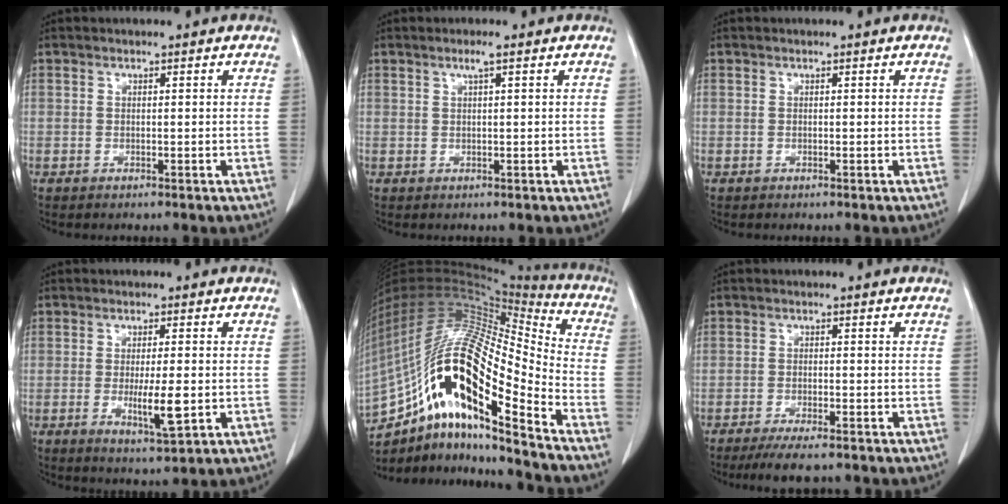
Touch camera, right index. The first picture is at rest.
{"total": 1.5, "force": [0.8, -0.1, 1.3], "torque": [-0.023, 0.006, 0.015]}
{"total": 0.0}
{"total": 5.7, "force": [-1.1, 0.9, 5.6], "torque": [-0.095, -0.009, -0.012]}
{"total": 26.8, "force": [-14.0, 5.1, 22.2], "torque": [-0.425, -0.001, -0.250]}
{"total": 6.5, "force": [-5.2, 0.9, 3.7], "torque": [-0.050, -0.011, -0.079]}